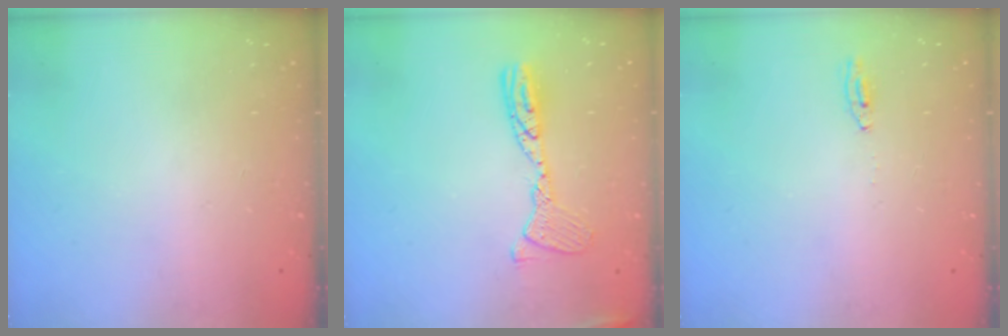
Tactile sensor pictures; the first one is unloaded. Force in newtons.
{"total": 12.0, "press": 11.9, "slide": 1.1}
{"total": 2.0, "press": 2.0, "slide": 0.2}